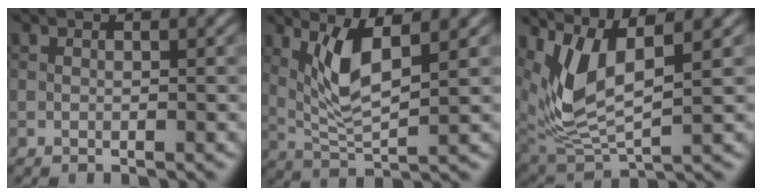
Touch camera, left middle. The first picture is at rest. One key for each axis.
{"total": 4.4, "fx": 1.7, "fy": 1.1, "fz": 4.0, "tx": -0.088, "ty": -0.008, "tz": 0.040}
{"total": 6.1, "fx": 2.6, "fy": 2.2, "fz": 5.0, "tx": -0.121, "ty": -0.014, "tz": 0.059}